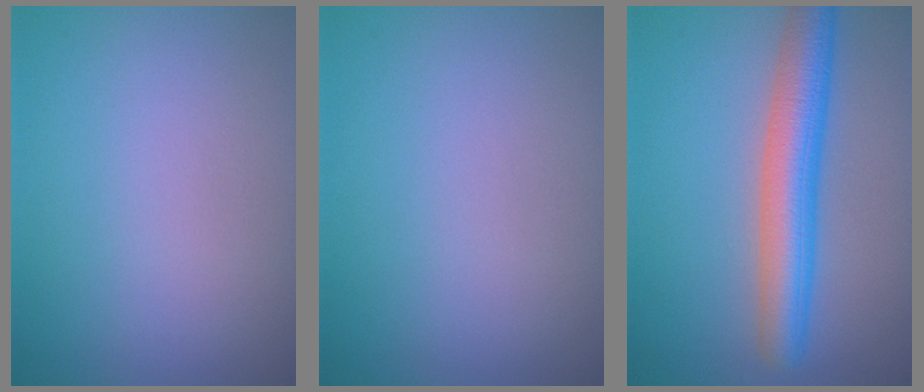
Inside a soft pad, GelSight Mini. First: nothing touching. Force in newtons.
{"total": 0.0}
{"total": 5.9, "press": 5.9, "slide": 0.3}